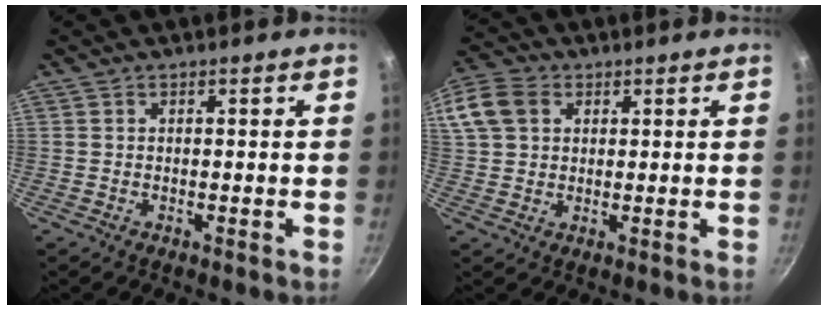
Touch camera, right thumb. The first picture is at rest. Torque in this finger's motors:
{"motor_torque": [-0.03, 0.92, 0.27, -0.19, 0.07]}